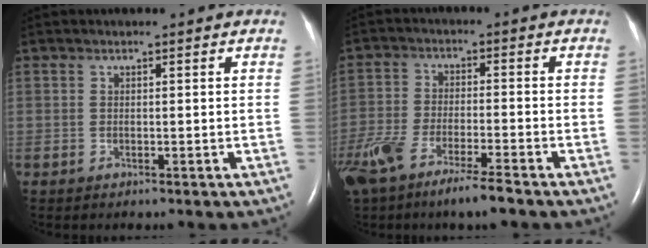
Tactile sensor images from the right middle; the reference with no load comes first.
{"total": 11.2, "force": [-7.9, 1.6, 7.7], "torque": [-0.152, -0.018, -0.142]}